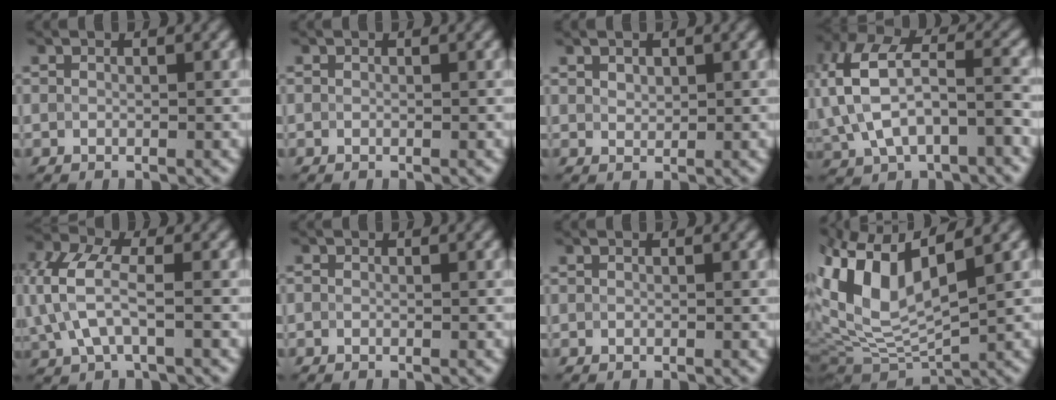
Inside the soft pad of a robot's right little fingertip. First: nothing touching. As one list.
[{"total": 0.0}, {"total": 1.0, "force": [0.7, 0.6, 0.4], "torque": [-0.011, 0.001, 0.019]}, {"total": 9.6, "force": [-0.4, 5.6, 7.8], "torque": [-0.176, 0.018, -0.016]}, {"total": 5.4, "force": [0.2, 3.0, 4.5], "torque": [-0.118, 0.005, 0.003]}, {"total": 0.0}, {"total": 0.0}, {"total": 10.4, "force": [4.1, 4.6, 8.3], "torque": [-0.178, 0.016, 0.076]}]